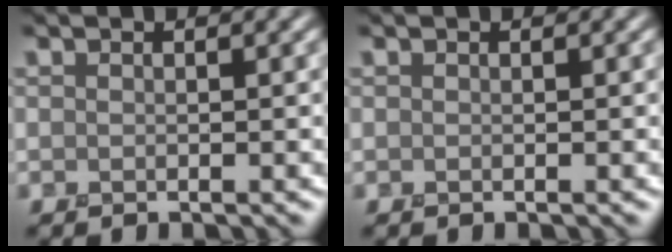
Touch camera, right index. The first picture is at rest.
{"total": 0.0}